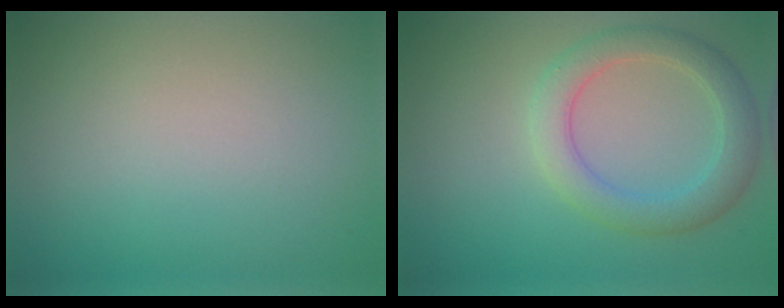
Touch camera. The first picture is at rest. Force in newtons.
{"total": 4.0, "press": 4.0, "slide": 0.2}